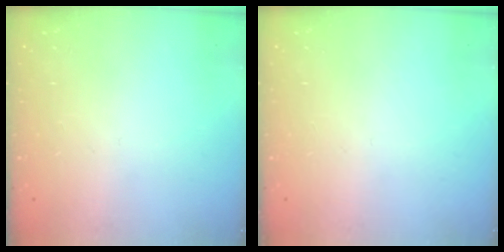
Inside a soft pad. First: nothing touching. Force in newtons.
{"total": 0.0}